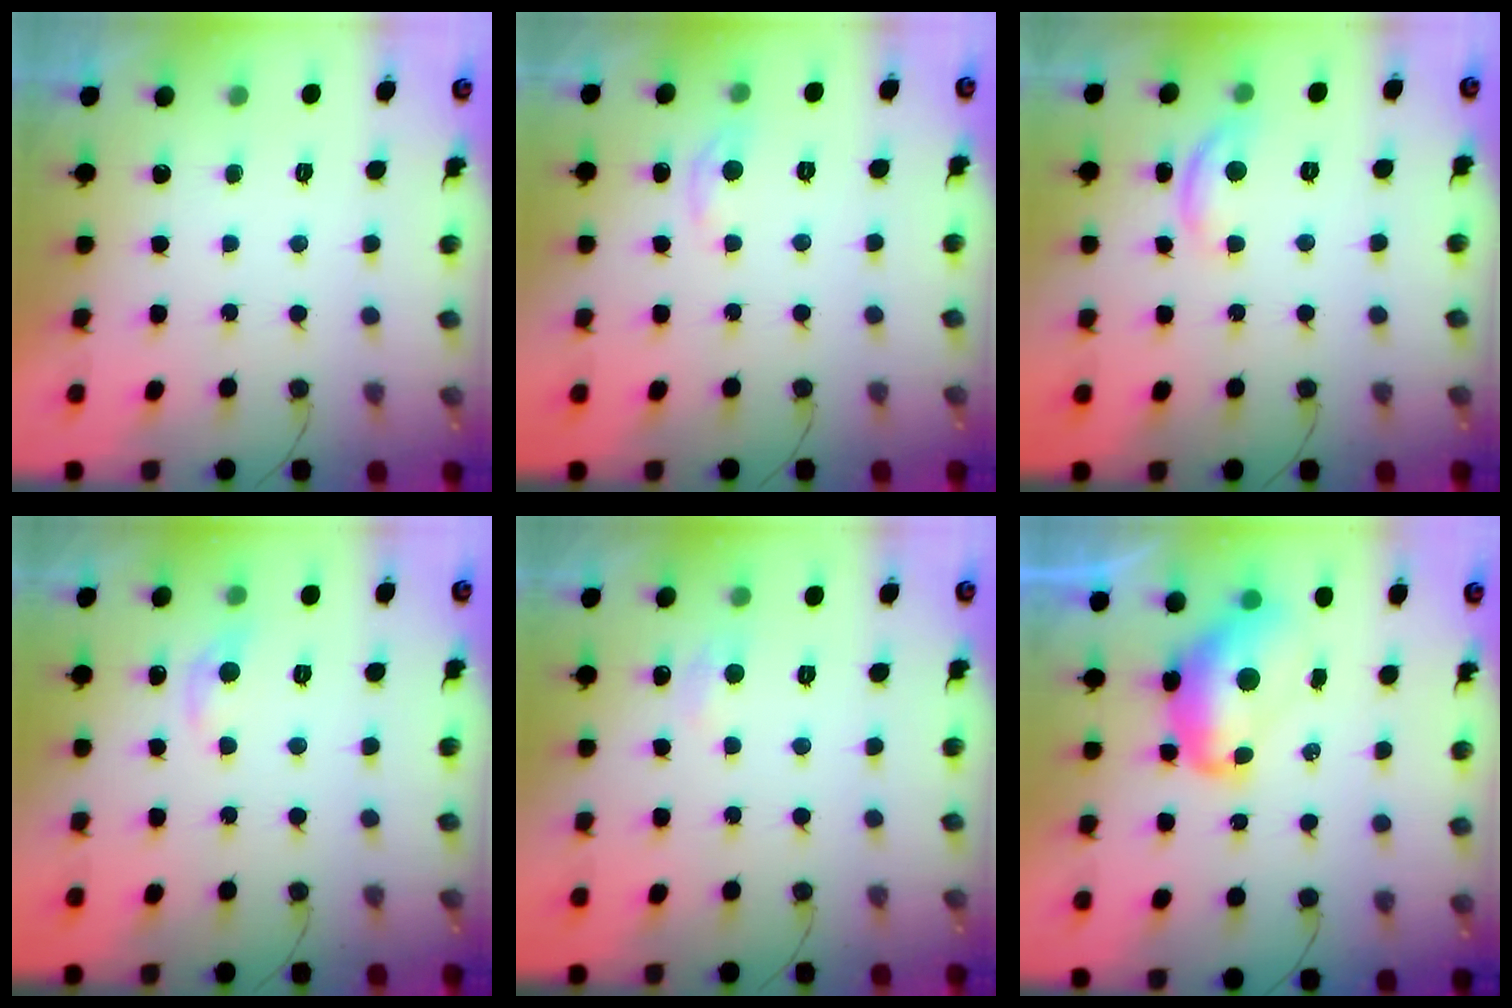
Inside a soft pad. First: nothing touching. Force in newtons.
{"total": 4.3, "press": 4.3, "slide": 0.6}
{"total": 8.8, "press": 8.8, "slide": 0.4}
{"total": 6.8, "press": 6.8, "slide": 1.0}
{"total": 5.3, "press": 5.3, "slide": 0.7}
{"total": 10.8, "press": 10.8, "slide": 1.2}